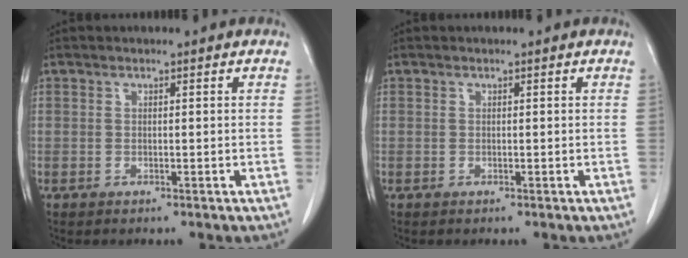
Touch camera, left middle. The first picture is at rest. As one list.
[{"total": 0.0}]